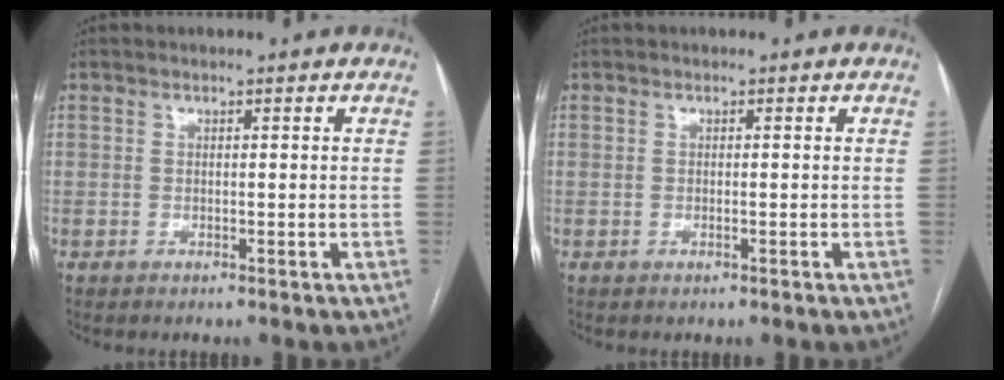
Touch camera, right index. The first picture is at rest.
{"total": 0.0}